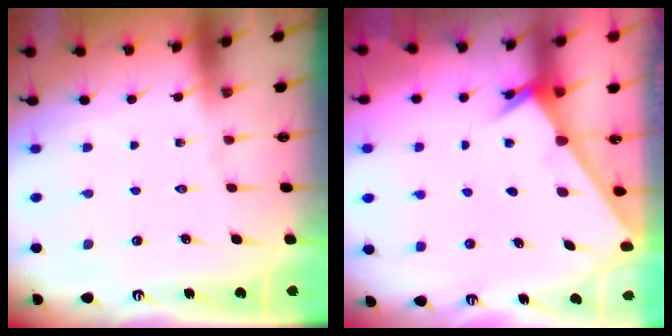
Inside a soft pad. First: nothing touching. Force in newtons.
{"total": 2.4, "press": 2.4, "slide": 0.2}